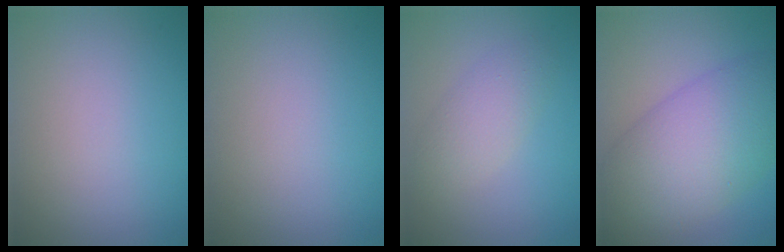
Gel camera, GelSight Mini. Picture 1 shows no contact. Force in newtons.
{"total": 0.0}
{"total": 2.8, "press": 2.8, "slide": 0.2}
{"total": 9.9, "press": 9.9, "slide": 0.1}